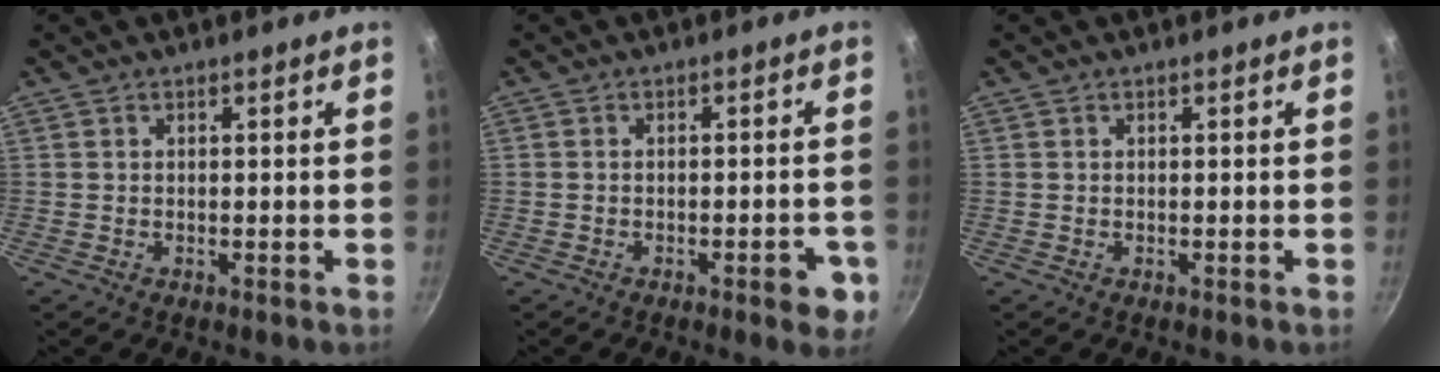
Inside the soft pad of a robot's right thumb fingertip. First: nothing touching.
{"total": 5.3, "force": [-2.3, 1.8, 4.4], "torque": [-0.041, 0.011, -0.029]}
{"total": 0.0}